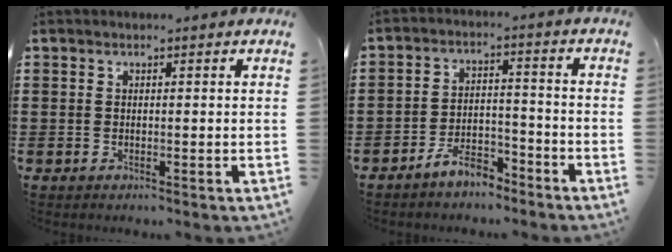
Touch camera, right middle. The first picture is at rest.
{"total": 5.7, "force": [-5.1, 1.7, 1.9], "torque": [-0.035, 0.013, -0.100]}